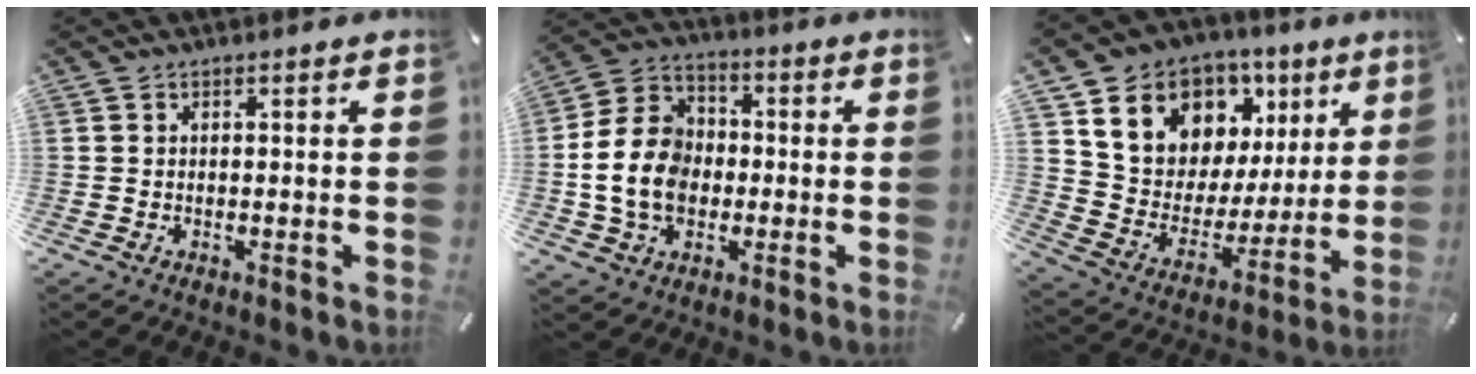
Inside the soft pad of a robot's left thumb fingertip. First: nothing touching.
{"total": 13.2, "force": [-1.8, 10.7, 7.5], "torque": [-0.168, 0.018, -0.035]}
{"total": 14.1, "force": [8.2, 10.6, 4.3], "torque": [-0.078, -0.066, 0.156]}